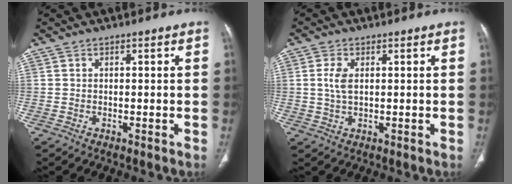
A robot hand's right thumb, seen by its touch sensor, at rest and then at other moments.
{"total": 4.1, "force": [0.8, 2.2, 3.4], "torque": [-0.078, 0.000, 0.018]}